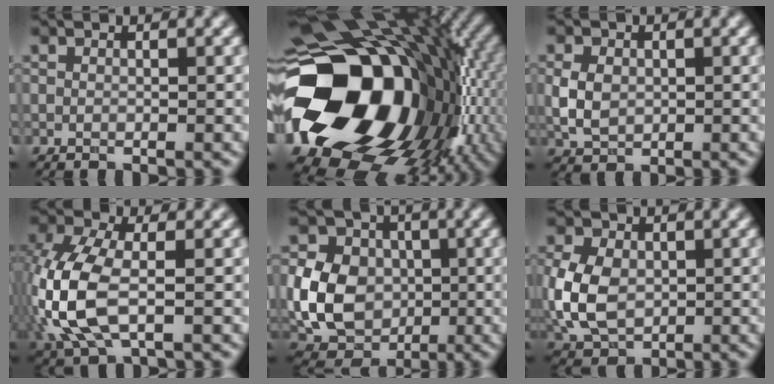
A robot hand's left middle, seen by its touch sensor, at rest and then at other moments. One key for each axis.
{"total": 20.1, "fx": -2.7, "fy": 15.2, "fz": 12.8, "tx": -0.252, "ty": -0.038, "tz": -0.023}
{"total": 2.8, "fx": -0.1, "fy": 2.2, "fz": 1.7, "tx": -0.040, "ty": 0.002, "tz": 0.004}
{"total": 6.9, "fx": -1.2, "fy": 3.7, "fz": 5.7, "tx": -0.144, "ty": 0.005, "tz": -0.023}
{"total": 7.8, "fx": -1.0, "fy": 6.3, "fz": 4.5, "tx": -0.096, "ty": -0.001, "tz": -0.018}
{"total": 6.6, "fx": -0.6, "fy": 4.9, "fz": 4.4, "tx": -0.114, "ty": 0.001, "tz": -0.009}